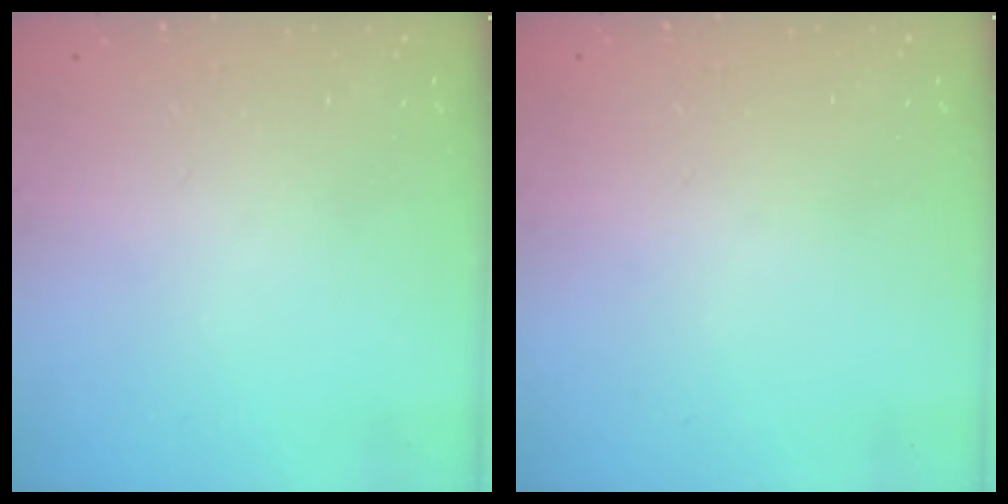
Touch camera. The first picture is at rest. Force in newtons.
{"total": 0.8, "press": 0.8, "slide": 0.1}